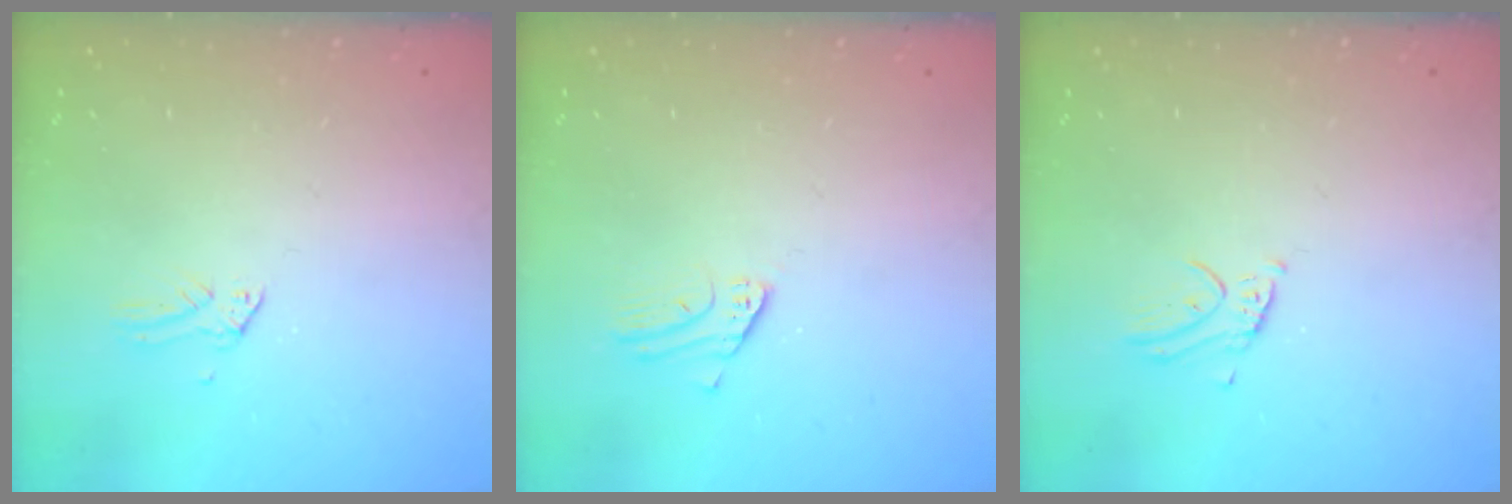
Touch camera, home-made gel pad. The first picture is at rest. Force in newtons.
{"total": 2.0, "press": 2.0, "slide": 0.1}
{"total": 2.9, "press": 2.9, "slide": 0.2}